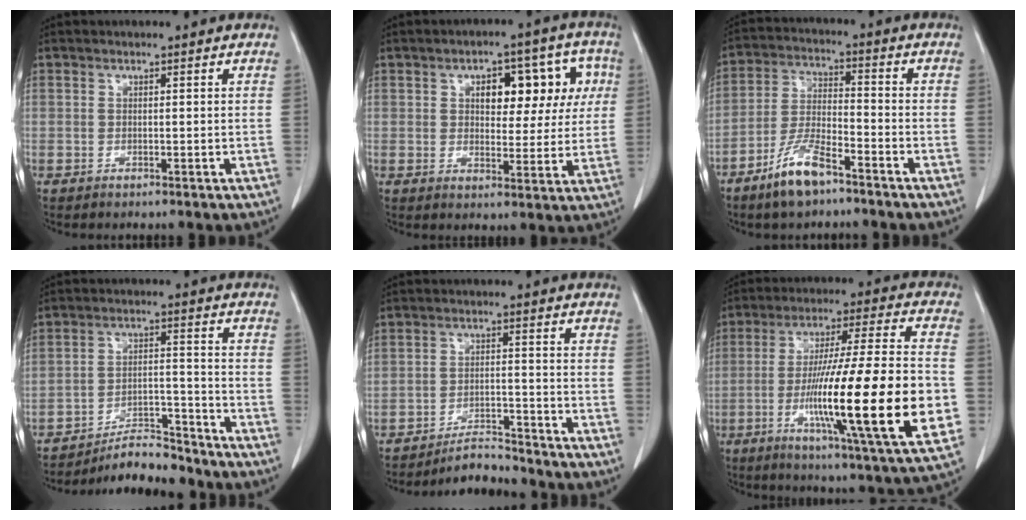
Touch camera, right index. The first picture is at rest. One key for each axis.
{"total": 10.5, "fx": 3.0, "fy": 5.4, "fz": 8.5, "tx": -0.096, "ty": 0.037, "tz": 0.041}
{"total": 8.8, "fx": -6.1, "fy": 2.2, "fz": 5.9, "tx": -0.126, "ty": -0.009, "tz": -0.118}
{"total": 9.1, "fx": -8.8, "fy": 1.3, "fz": 1.7, "tx": -0.023, "ty": 0.020, "tz": -0.149}
{"total": 5.2, "fx": -5.1, "fy": 0.6, "fz": 0.2, "tx": -0.004, "ty": -0.002, "tz": -0.084}
{"total": 25.0, "fx": -5.1, "fy": 1.0, "fz": 24.4, "tx": -0.376, "ty": -0.020, "tz": -0.087}